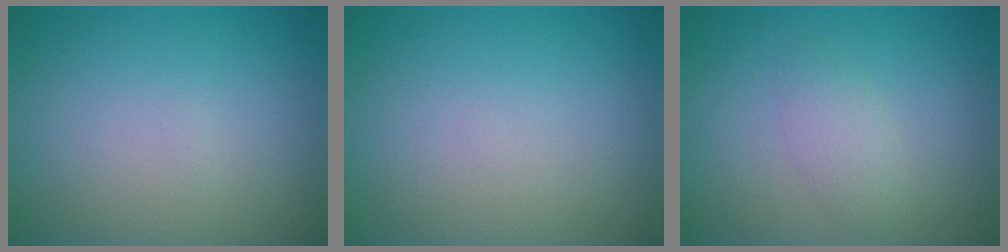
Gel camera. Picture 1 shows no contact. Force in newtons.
{"total": 0.0}
{"total": 1.7, "press": 1.7, "slide": 0.1}